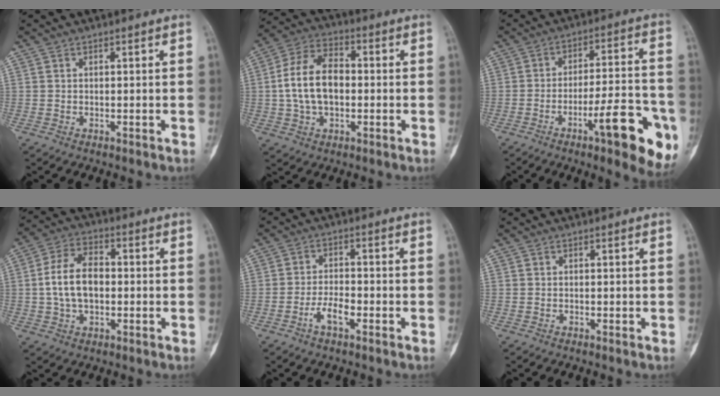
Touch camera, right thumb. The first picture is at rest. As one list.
[{"total": 12.4, "force": [-0.3, 7.9, 9.6], "torque": [-0.172, 0.026, -0.014]}, {"total": 17.7, "force": [-7.4, 4.4, 15.5], "torque": [-0.193, 0.033, -0.101]}, {"total": 10.2, "force": [-0.4, 6.4, 7.9], "torque": [-0.141, 0.022, -0.015]}, {"total": 4.6, "force": [-2.3, 1.8, 3.6], "torque": [-0.067, 0.016, -0.045]}, {"total": 0.0}]